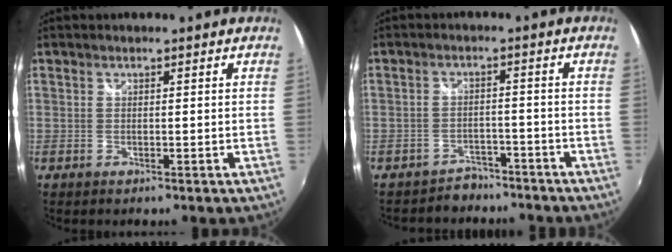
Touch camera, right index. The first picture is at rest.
{"total": 5.9, "force": [-5.1, 3.0, 0.3], "torque": [-0.017, 0.014, -0.073]}